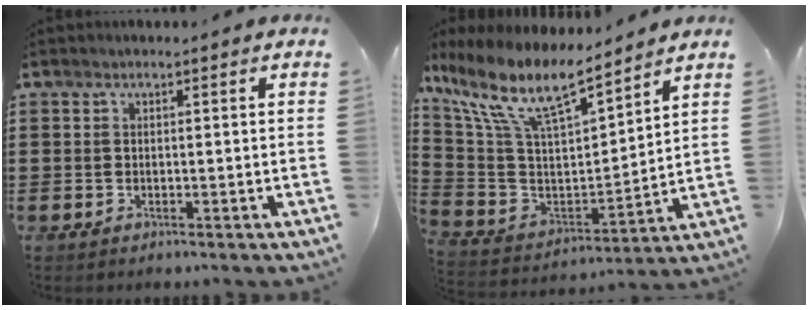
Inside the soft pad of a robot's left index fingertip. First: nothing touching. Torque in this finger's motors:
{"motor_torque": [2.14, 0.00, 1.05, 0.21]}